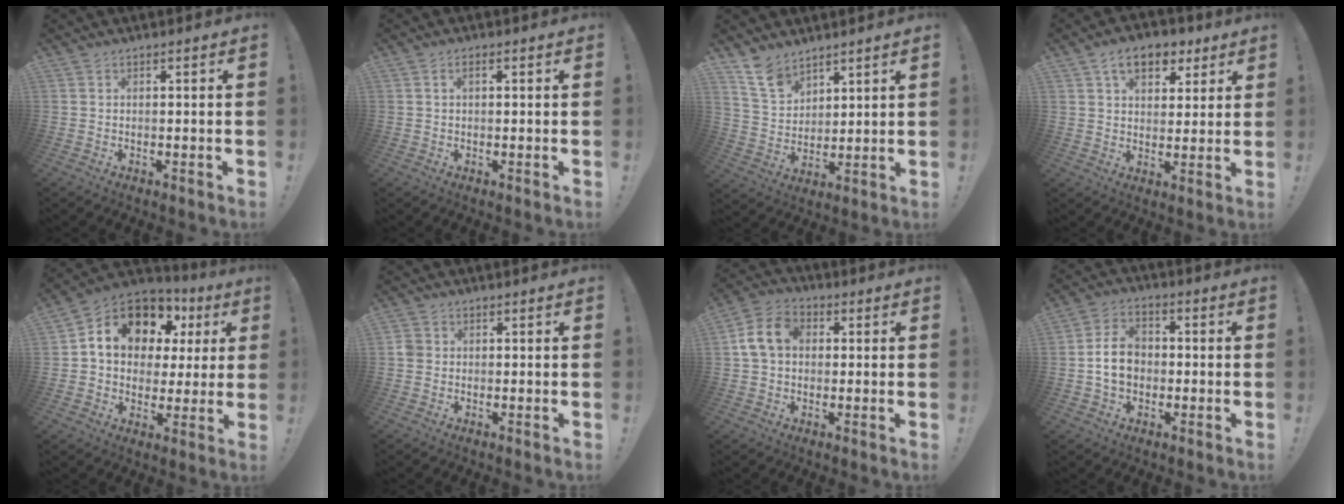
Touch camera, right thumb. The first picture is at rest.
{"total": 1.4, "force": [0.4, 0.6, 1.2], "torque": [-0.017, 0.001, 0.005]}
{"total": 10.1, "force": [7.8, 5.4, 3.4], "torque": [-0.071, -0.049, 0.154]}
{"total": 10.8, "force": [5.5, 7.0, 6.1], "torque": [-0.085, -0.016, 0.103]}
{"total": 13.9, "force": [6.7, 9.9, 7.1], "torque": [-0.114, -0.041, 0.125]}
{"total": 2.5, "force": [-0.2, 2.3, 1.0], "torque": [-0.024, 0.011, 0.000]}
{"total": 10.3, "force": [1.8, 7.9, 6.4], "torque": [-0.114, 0.019, 0.039]}
{"total": 10.2, "force": [-0.9, 8.0, 6.3], "torque": [-0.109, 0.017, -0.013]}